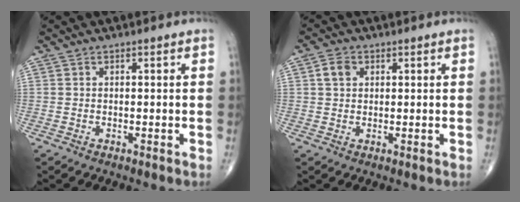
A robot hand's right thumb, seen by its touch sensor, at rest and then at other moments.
{"total": 3.1, "force": [1.0, 2.3, 1.7], "torque": [-0.024, 0.002, 0.018]}